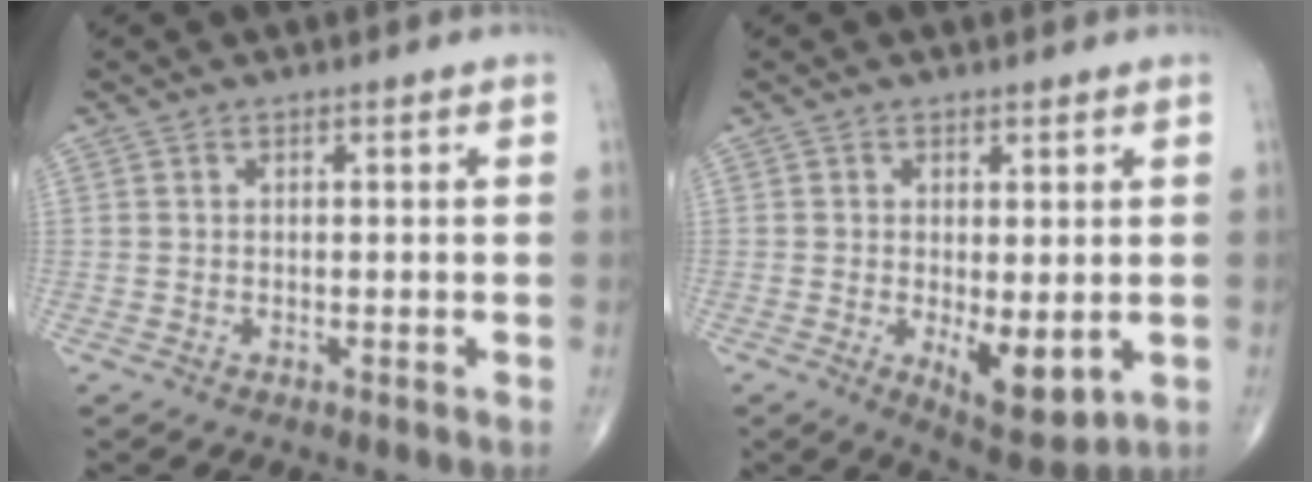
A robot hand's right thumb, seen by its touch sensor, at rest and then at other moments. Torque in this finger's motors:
{"motor_torque": [0.06, 1.32, 0.04, -0.07, 0.23]}